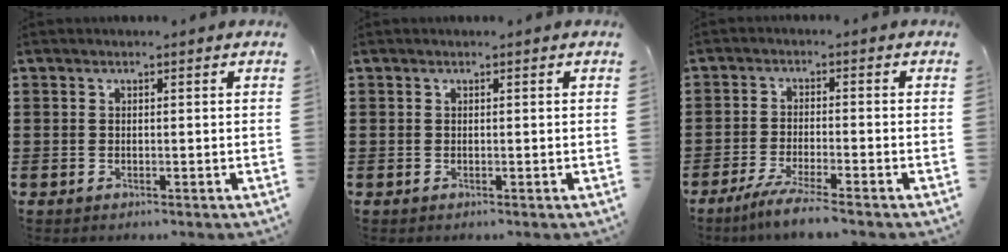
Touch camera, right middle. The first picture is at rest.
{"total": 0.0}
{"total": 4.2, "force": [-3.5, -0.4, 2.3], "torque": [-0.052, -0.016, -0.065]}